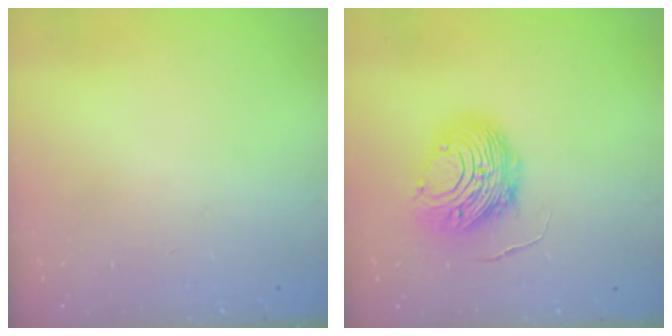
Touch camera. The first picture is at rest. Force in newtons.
{"total": 10.7, "press": 10.6, "slide": 1.1}